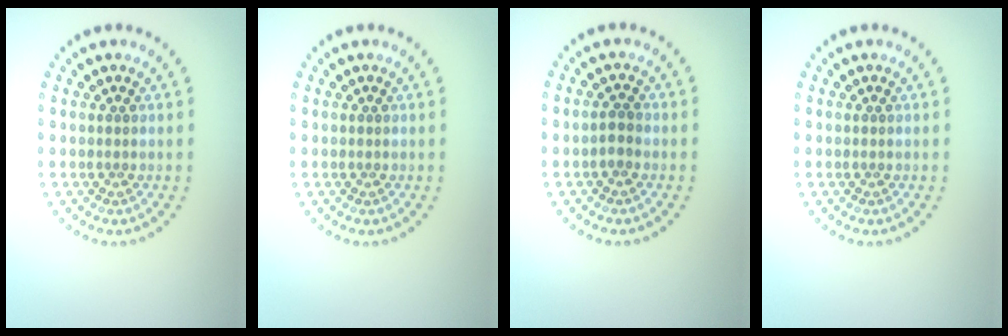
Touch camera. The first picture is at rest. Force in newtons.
{"total": 0.0}
{"total": 1.1, "press": 1.1, "slide": 0.3}
{"total": 0.0}